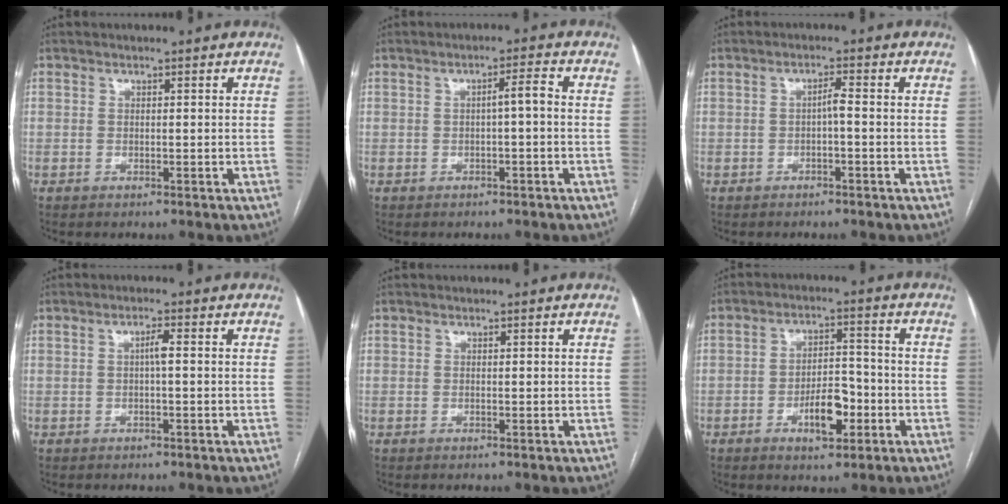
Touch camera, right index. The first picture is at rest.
{"total": 2.4, "force": [-0.3, 0.2, 2.4], "torque": [-0.034, 0.006, -0.004]}
{"total": 1.7, "force": [-0.4, 0.1, 1.7], "torque": [-0.028, 0.003, -0.007]}
{"total": 1.8, "force": [0.1, 0.2, 1.8], "torque": [-0.032, 0.003, 0.002]}
{"total": 0.0}
{"total": 7.0, "force": [-2.8, 2.8, 5.7], "torque": [-0.096, 0.008, -0.043]}